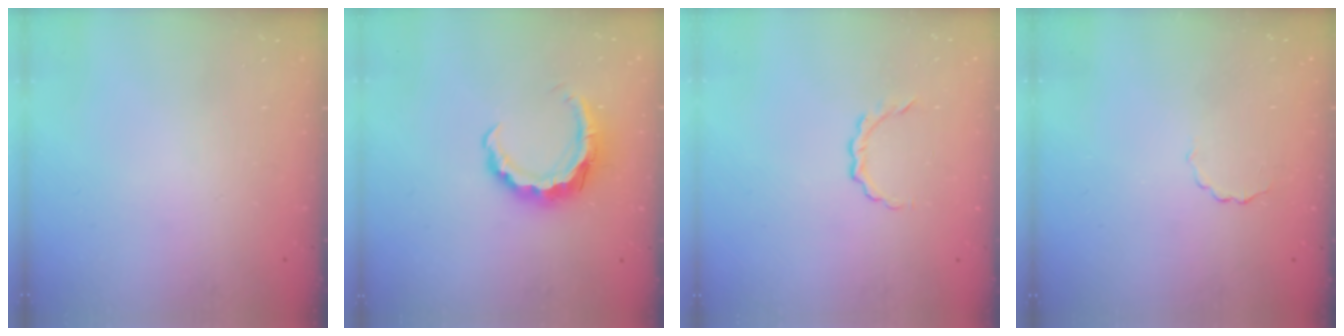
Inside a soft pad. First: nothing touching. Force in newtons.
{"total": 9.3, "press": 9.2, "slide": 1.4}
{"total": 3.0, "press": 2.8, "slide": 0.9}
{"total": 2.2, "press": 2.2, "slide": 0.6}